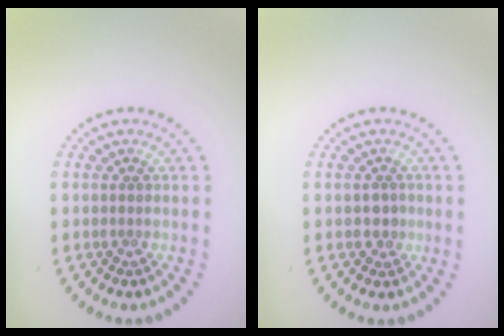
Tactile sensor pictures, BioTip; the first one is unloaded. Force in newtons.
{"total": 1.3, "press": 1.3, "slide": 0.2}